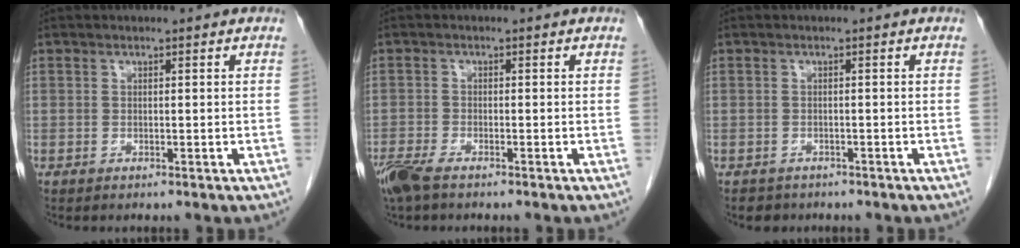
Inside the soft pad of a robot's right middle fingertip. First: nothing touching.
{"total": 4.5, "force": [-3.4, 1.0, 2.7], "torque": [-0.059, -0.011, -0.065]}
{"total": 2.0, "force": [-1.6, 1.2, 0.1], "torque": [-0.012, 0.001, -0.024]}